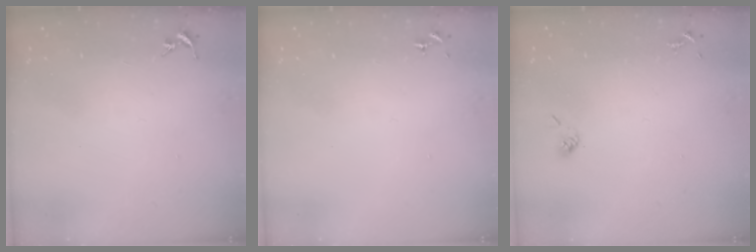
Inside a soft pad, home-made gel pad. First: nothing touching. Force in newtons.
{"total": 0.0}
{"total": 3.8, "press": 3.7, "slide": 0.8}